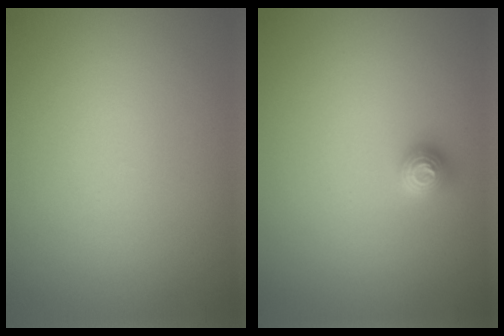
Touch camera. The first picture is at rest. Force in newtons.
{"total": 1.0, "press": 1.0, "slide": 0.3}